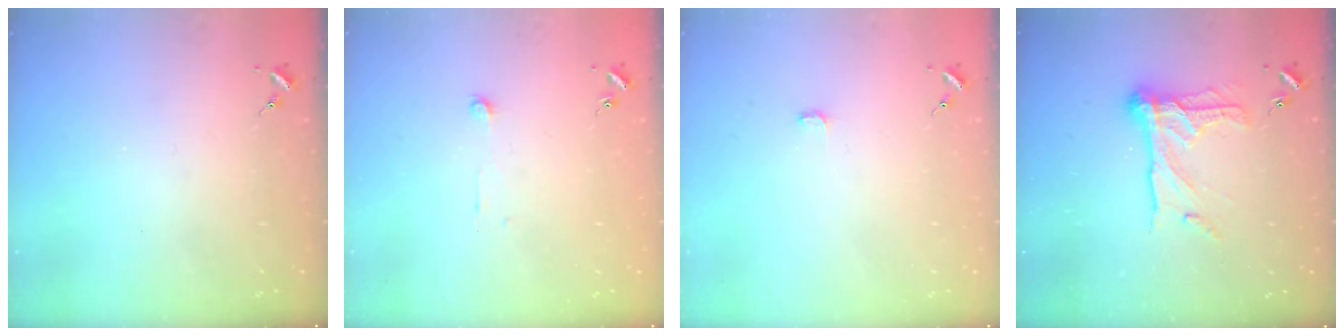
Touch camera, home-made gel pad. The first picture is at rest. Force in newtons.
{"total": 3.8, "press": 3.8, "slide": 0.3}
{"total": 2.2, "press": 2.2, "slide": 0.2}
{"total": 16.2, "press": 16.1, "slide": 1.5}